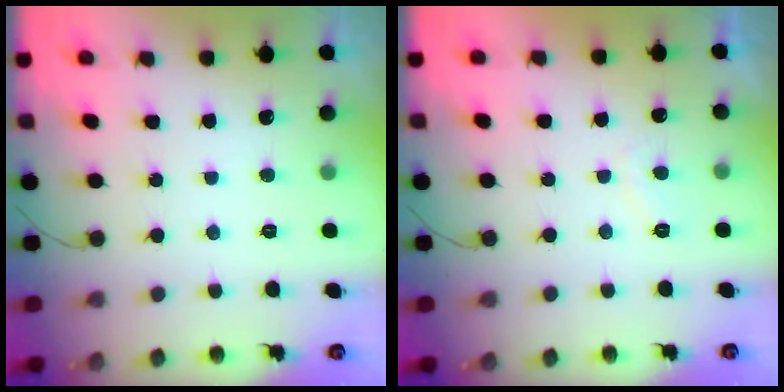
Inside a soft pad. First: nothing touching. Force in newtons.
{"total": 1.9, "press": 1.7, "slide": 0.8}